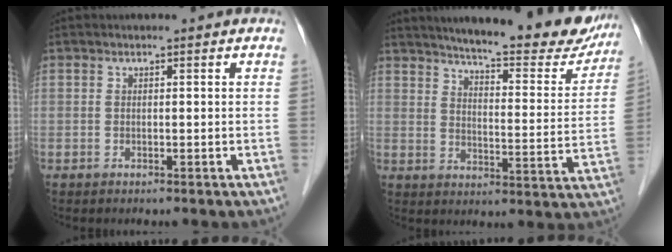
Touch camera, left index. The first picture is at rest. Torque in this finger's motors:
{"motor_torque": [0.18, -0.29, 0.50, 0.09]}